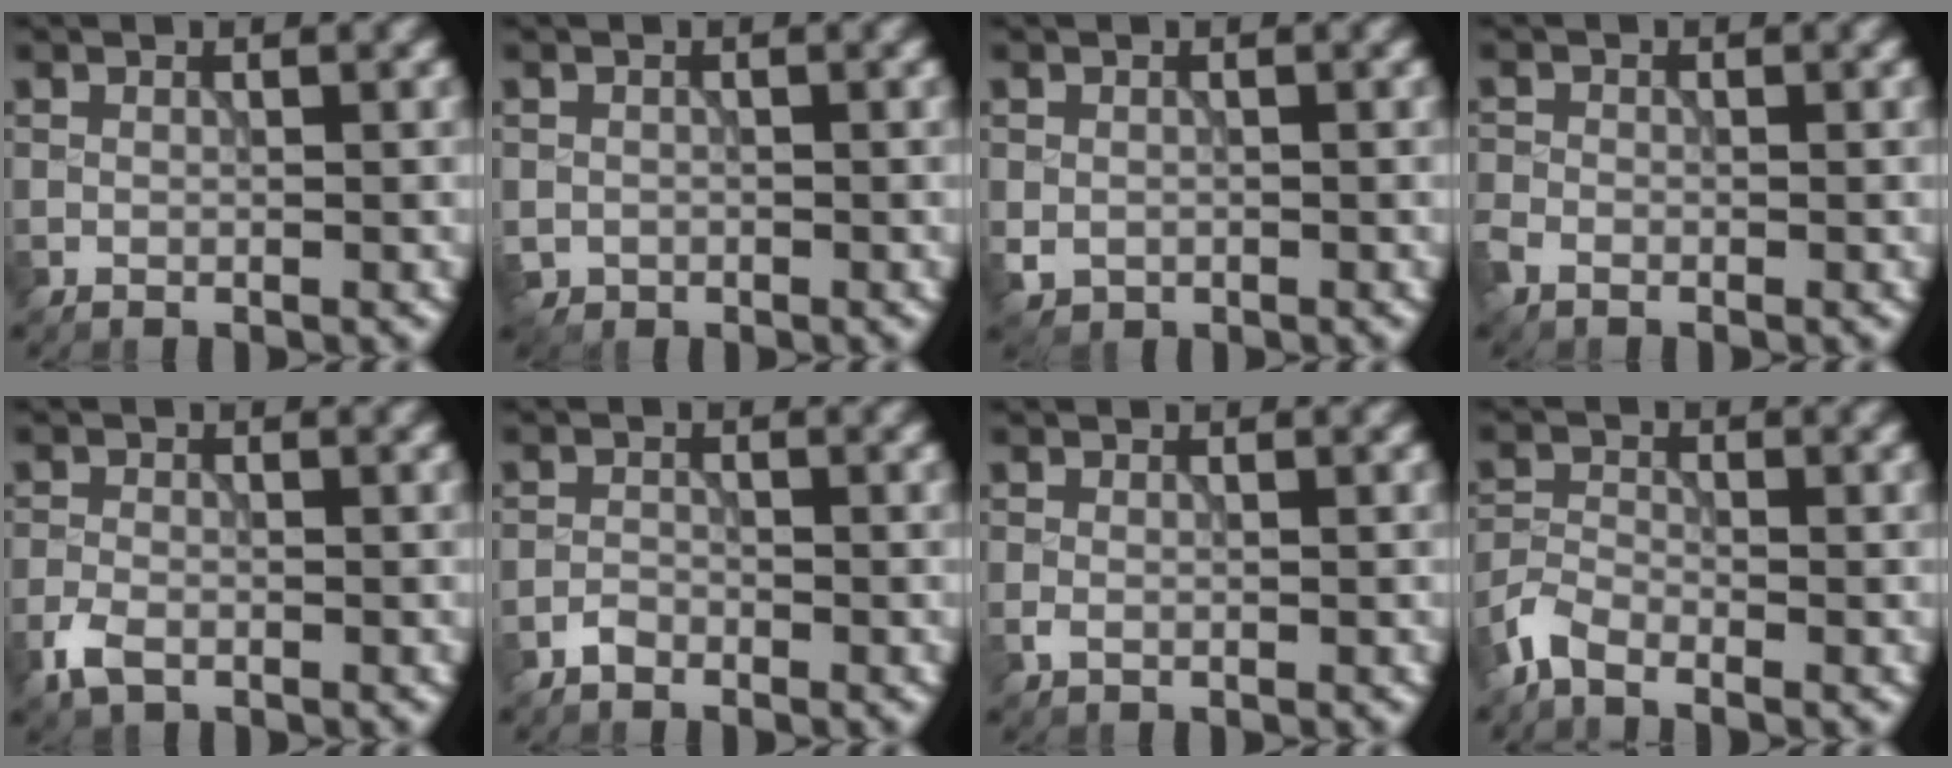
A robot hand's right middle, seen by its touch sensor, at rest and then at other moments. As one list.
[{"total": 1.4, "force": [-0.5, 1.2, 0.1], "torque": [0.004, -0.007, -0.014]}, {"total": 1.4, "force": [-0.3, 1.2, 0.5], "torque": [-0.009, -0.006, -0.006]}, {"total": 1.7, "force": [-1.2, 1.0, 0.7], "torque": [-0.018, -0.004, -0.034]}, {"total": 2.3, "force": [-1.4, 1.2, 1.4], "torque": [-0.032, -0.003, -0.034]}, {"total": 1.2, "force": [-1.0, 0.5, 0.3], "torque": [-0.003, 0.003, -0.022]}, {"total": 0.7, "force": [-0.3, 0.5, 0.5], "torque": [-0.014, -0.001, -0.006]}, {"total": 2.6, "force": [-2.0, 0.9, 1.3], "torque": [-0.028, 0.000, -0.053]}]